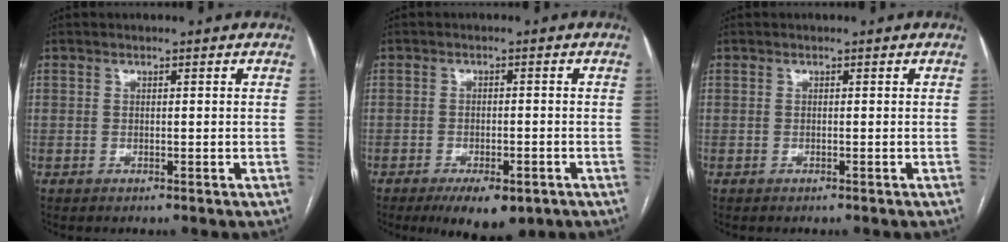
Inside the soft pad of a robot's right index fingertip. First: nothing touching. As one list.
[{"total": 7.0, "force": [-4.4, 2.7, 4.8], "torque": [-0.069, -0.008, -0.061]}, {"total": 0.0}]